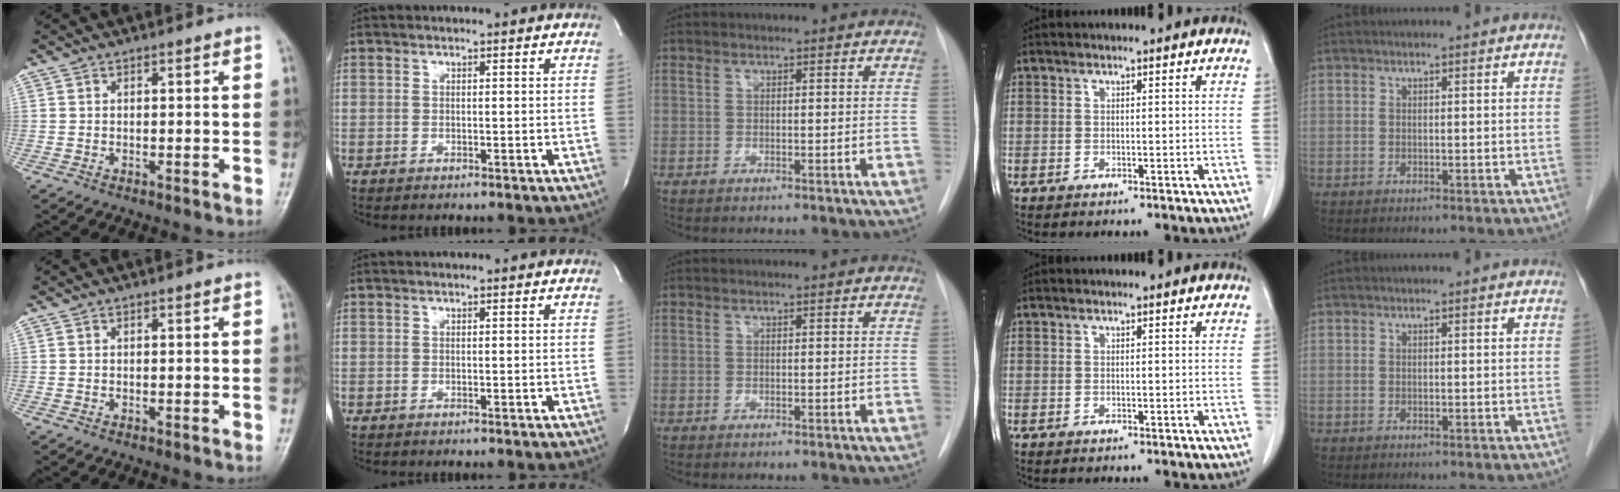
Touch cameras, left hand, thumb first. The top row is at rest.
{}